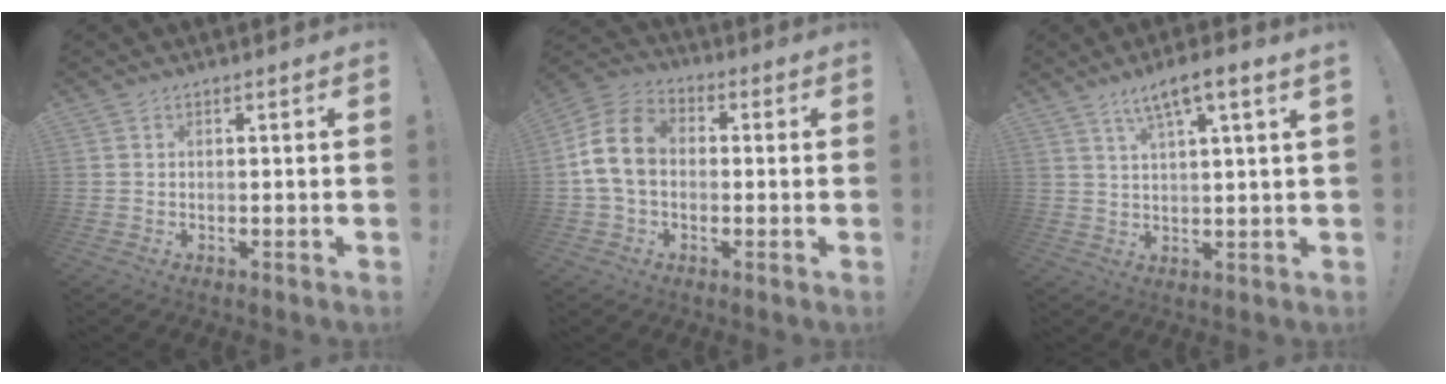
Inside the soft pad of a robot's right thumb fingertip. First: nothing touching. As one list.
[{"total": 14.1, "force": [0.7, 10.1, 9.8], "torque": [-0.179, 0.023, 0.018]}, {"total": 6.3, "force": [4.0, -0.1, 4.9], "torque": [-0.079, -0.021, 0.063]}]